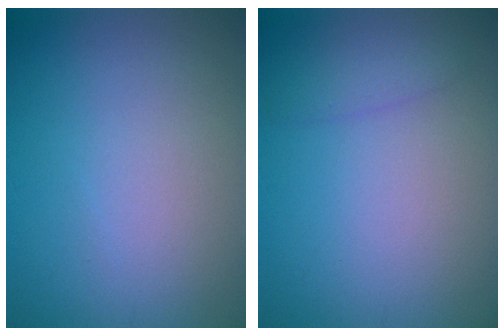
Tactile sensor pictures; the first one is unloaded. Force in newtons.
{"total": 1.5, "press": 1.5, "slide": 0.0}